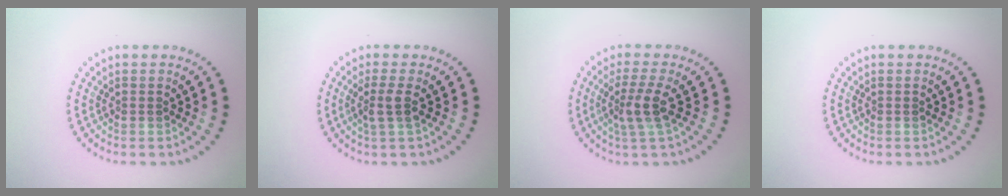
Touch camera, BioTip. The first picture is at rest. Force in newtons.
{"total": 1.9, "press": 1.5, "slide": 1.2}
{"total": 2.7, "press": 2.1, "slide": 1.7}
{"total": 0.0}